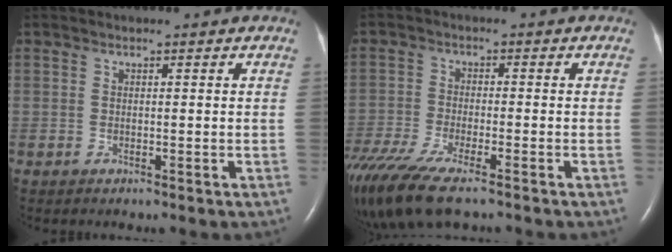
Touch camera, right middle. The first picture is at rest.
{"total": 13.2, "force": [-9.9, 2.8, 8.3], "torque": [-0.175, -0.031, -0.172]}